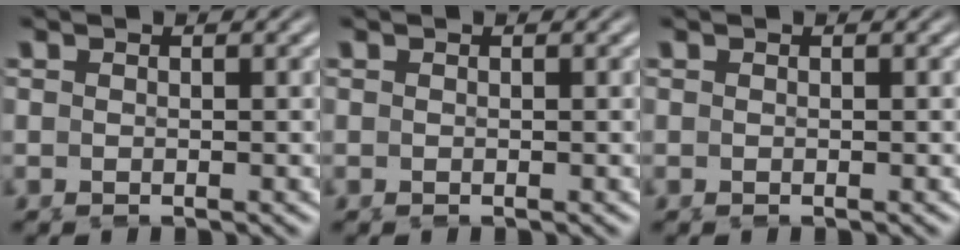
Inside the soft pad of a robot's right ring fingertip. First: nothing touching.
{"total": 0.0}
{"total": 0.0}